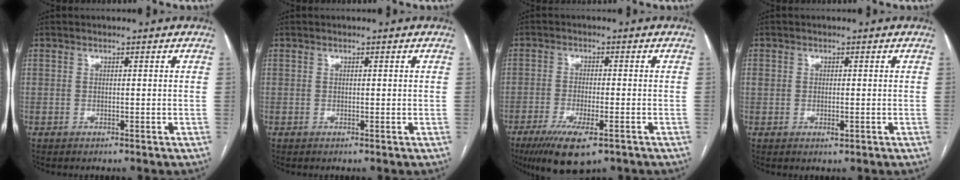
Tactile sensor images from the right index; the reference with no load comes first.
{"total": 0.0}
{"total": 9.5, "force": [-5.9, 2.2, 7.1], "torque": [-0.124, -0.022, -0.093]}
{"total": 1.9, "force": [-0.2, 1.0, 1.6], "torque": [-0.025, 0.003, 0.003]}